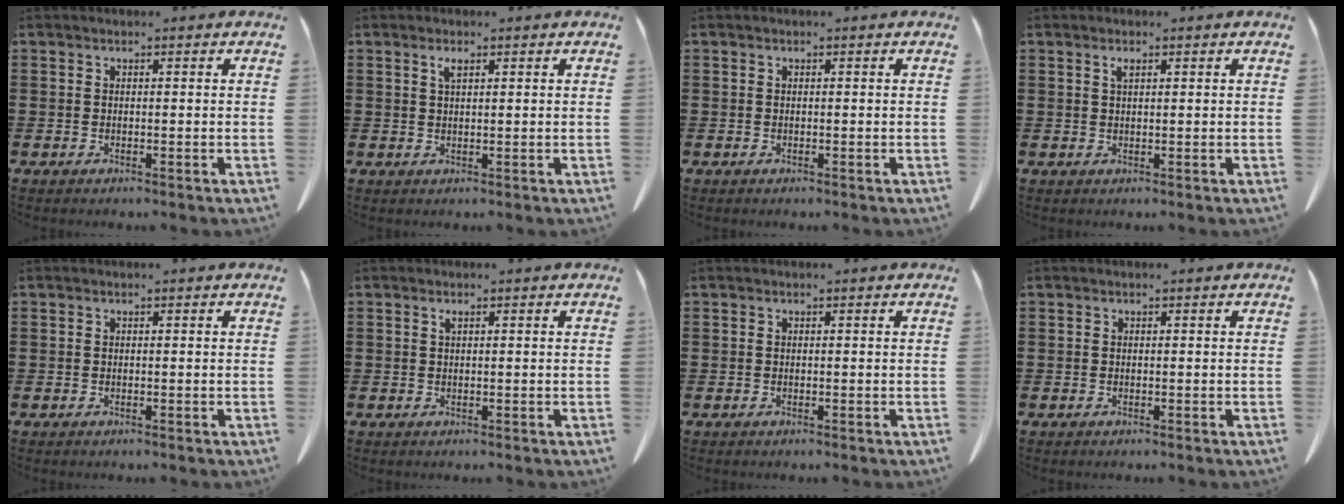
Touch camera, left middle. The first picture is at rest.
{"total": 1.6, "force": [0.9, 0.4, 1.3], "torque": [-0.029, 0.001, 0.016]}
{"total": 0.0}
{"total": 1.3, "force": [0.7, 0.3, 1.0], "torque": [-0.024, 0.001, 0.012]}
{"total": 0.0}
{"total": 0.6, "force": [0.4, 0.2, 0.5], "torque": [-0.011, 0.000, 0.007]}
{"total": 0.0}
{"total": 0.0}